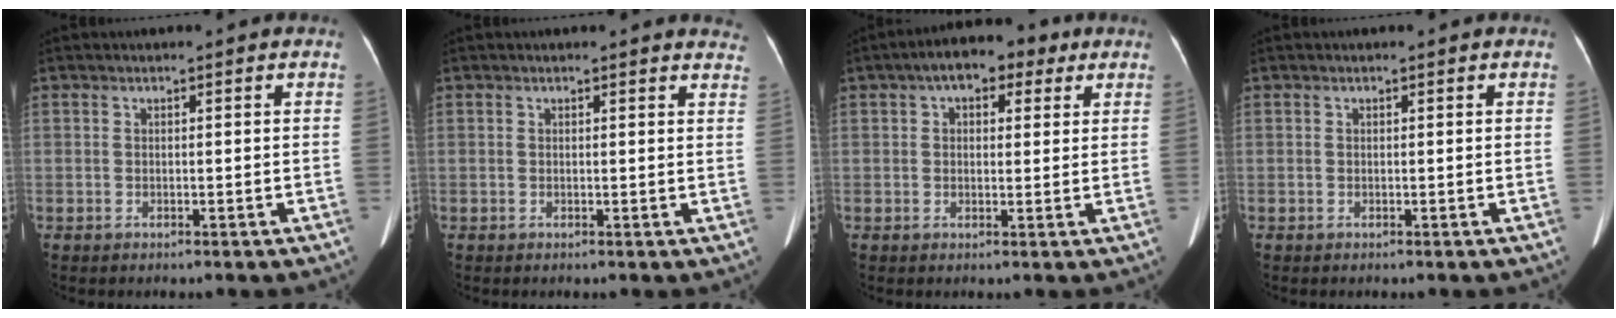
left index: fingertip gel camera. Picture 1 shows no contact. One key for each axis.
{"total": 5.5, "fx": 5.4, "fy": 1.2, "fz": 0.5, "tx": 0.021, "ty": -0.020, "tz": 0.023}
{"total": 7.5, "fx": 3.9, "fy": 3.8, "fz": 5.1, "tx": -0.073, "ty": 0.035, "tz": 0.053}
{"total": 0.0}